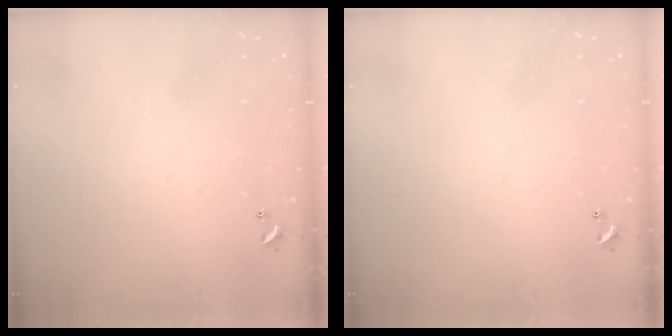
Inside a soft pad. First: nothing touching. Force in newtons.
{"total": 0.0}